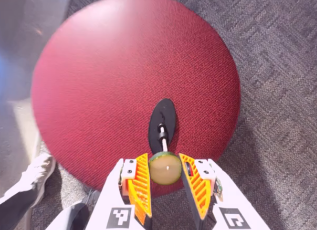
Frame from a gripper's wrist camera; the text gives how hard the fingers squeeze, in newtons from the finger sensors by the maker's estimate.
{"total": 6.0, "left": 5.8, "right": 6.2}